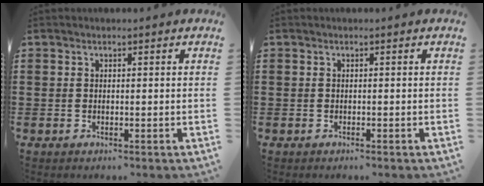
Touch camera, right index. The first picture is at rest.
{"total": 0.0}